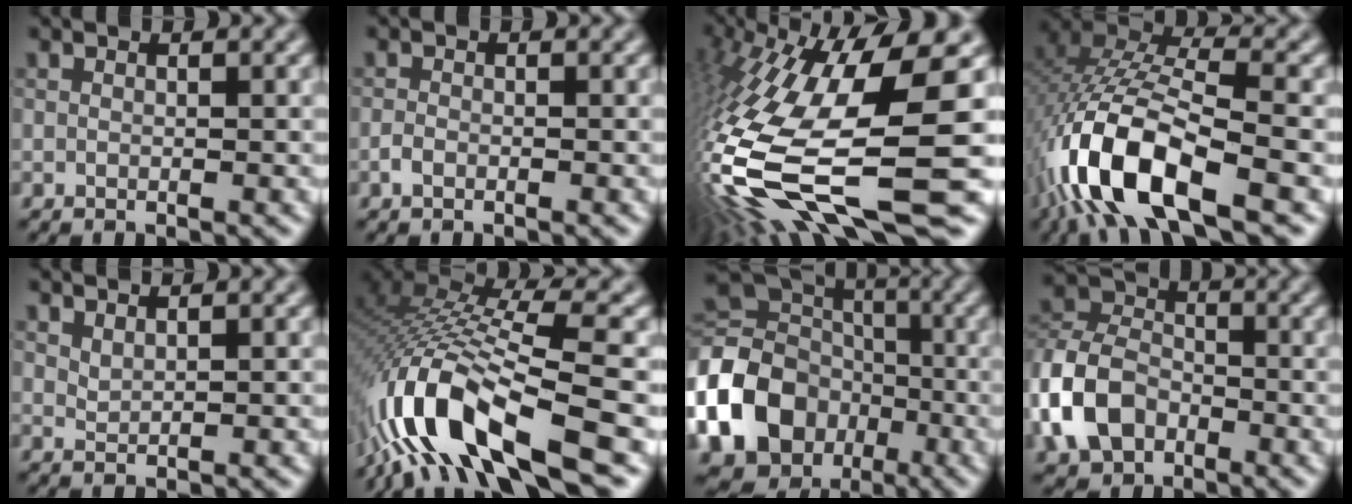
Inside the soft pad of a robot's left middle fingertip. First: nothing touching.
{"total": 0.8, "force": [-0.5, 0.4, 0.5], "torque": [-0.012, 0.002, -0.013]}
{"total": 16.8, "force": [-3.7, 4.5, 15.7], "torque": [-0.335, -0.009, -0.059]}
{"total": 11.7, "force": [-5.6, 4.3, 9.3], "torque": [-0.200, 0.002, -0.109]}
{"total": 0.8, "force": [0.8, 0.2, 0.2], "torque": [-0.009, 0.001, 0.018]}
{"total": 12.6, "force": [-5.9, 4.3, 10.3], "torque": [-0.221, 0.008, -0.098]}
{"total": 16.6, "force": [-5.6, 13.6, 7.8], "torque": [-0.194, -0.012, -0.127]}
{"total": 7.3, "force": [-3.1, 5.3, 3.9], "torque": [-0.082, 0.006, -0.079]}